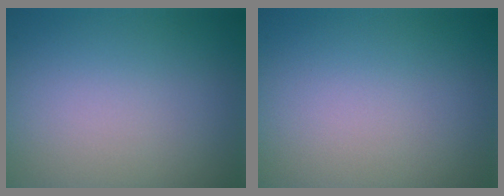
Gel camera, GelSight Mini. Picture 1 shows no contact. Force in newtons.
{"total": 0.0}